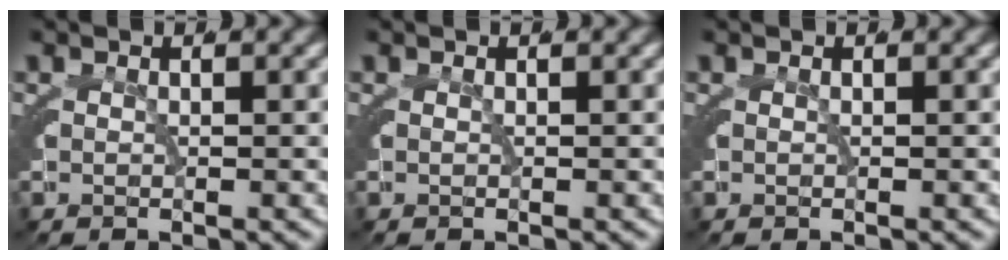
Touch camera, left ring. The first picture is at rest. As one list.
[{"total": 0.0}, {"total": 0.0}]